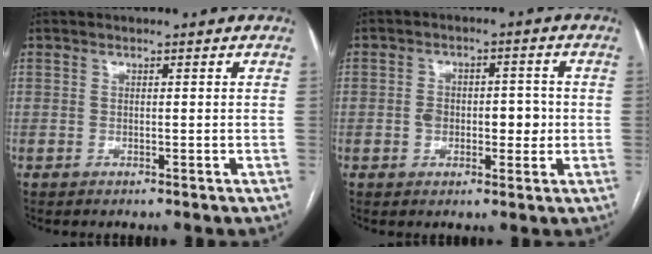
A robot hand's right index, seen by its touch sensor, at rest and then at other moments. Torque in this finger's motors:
{"motor_torque": [0.78, -0.15, 0.09, 0.06]}